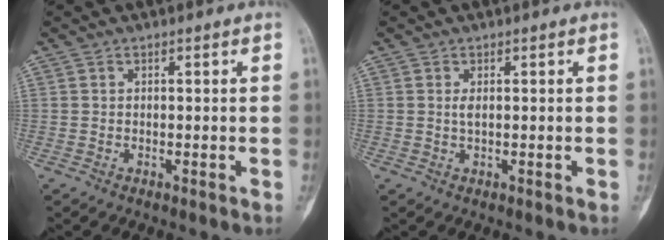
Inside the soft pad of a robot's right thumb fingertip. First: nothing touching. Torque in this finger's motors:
{"motor_torque": [0.06, -0.04, 0.30, -0.37, 0.01]}